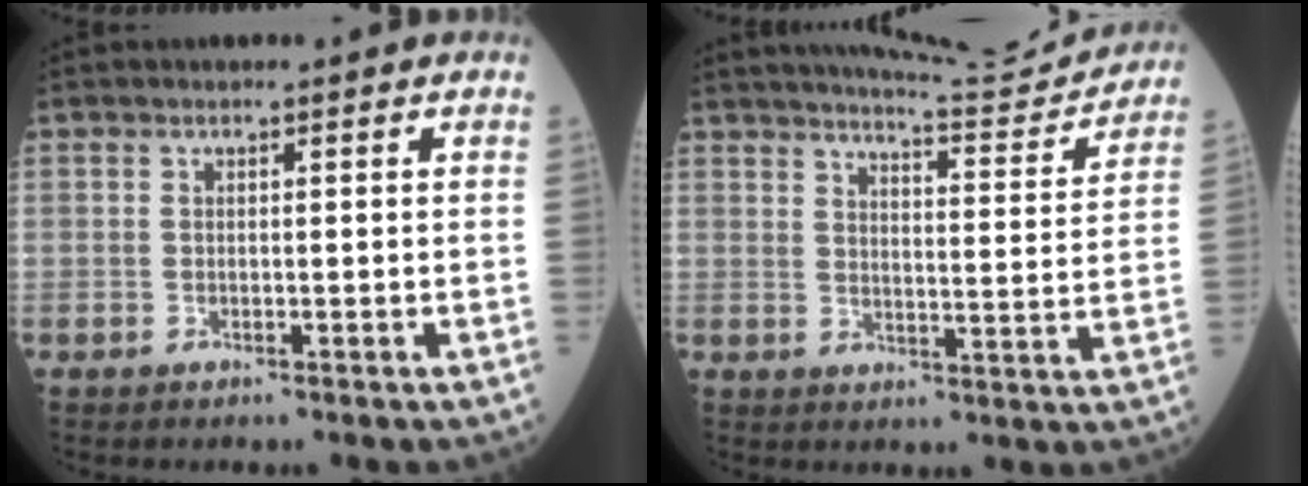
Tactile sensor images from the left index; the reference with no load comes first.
{"total": 13.4, "force": [13.1, -0.1, 3.0], "torque": [-0.044, -0.032, 0.167]}